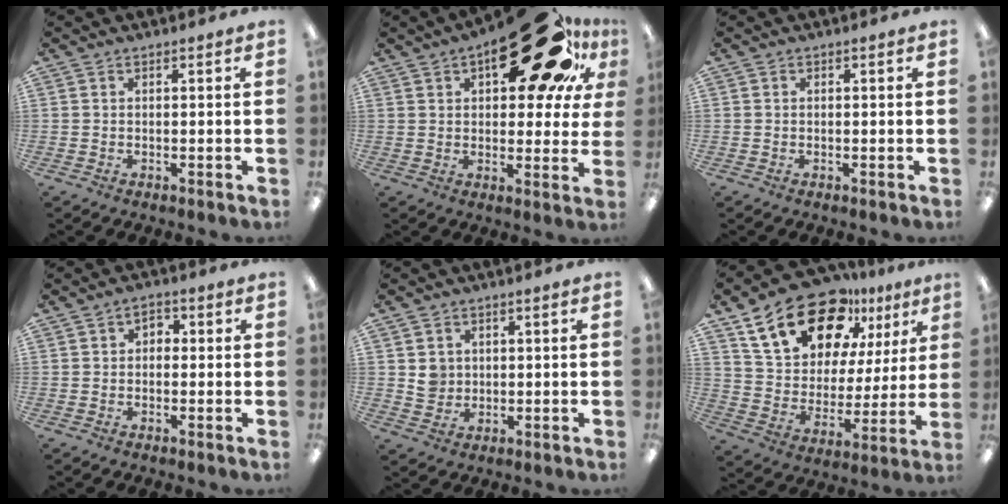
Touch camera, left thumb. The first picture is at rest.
{"total": 26.2, "force": [13.6, 12.1, 18.8], "torque": [-0.241, -0.069, 0.214]}
{"total": 0.0}
{"total": 2.4, "force": [-0.2, 1.9, 1.4], "torque": [-0.018, 0.007, -0.010]}
{"total": 4.0, "force": [0.8, 3.9, 0.8], "torque": [-0.010, 0.001, 0.013]}
{"total": 21.2, "force": [13.5, 11.9, 11.2], "torque": [-0.192, -0.067, 0.242]}